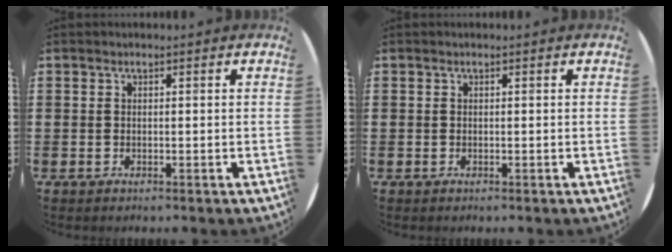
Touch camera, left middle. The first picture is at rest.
{"total": 0.0}